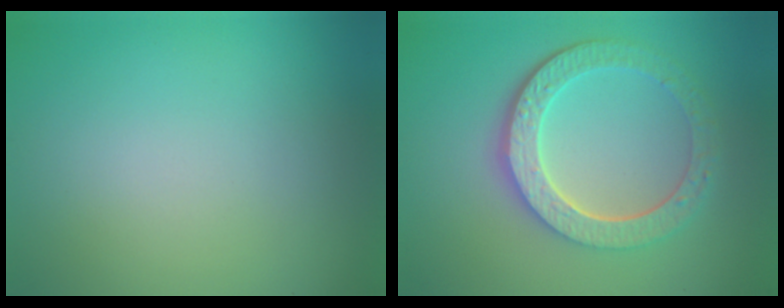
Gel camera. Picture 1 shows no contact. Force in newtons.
{"total": 5.8, "press": 4.6, "slide": 3.6}